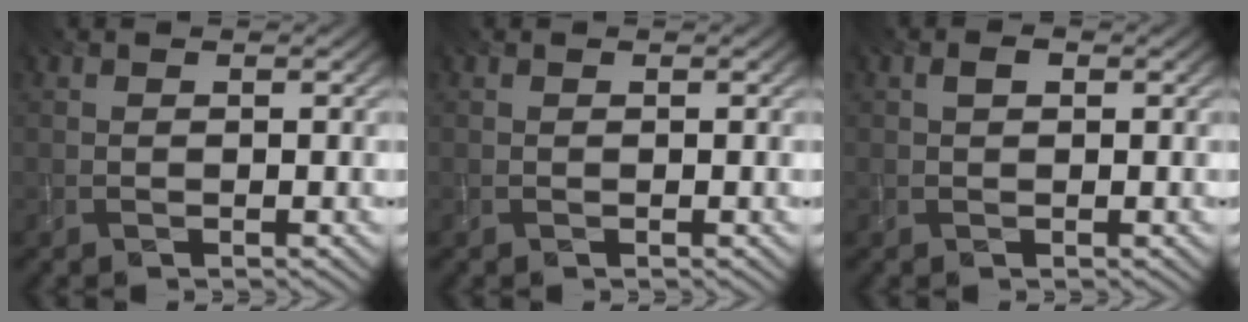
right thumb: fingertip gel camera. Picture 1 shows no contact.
{"total": 0.0}
{"total": 1.2, "force": [0.1, 0.7, 0.9], "torque": [-0.012, 0.002, 0.001]}